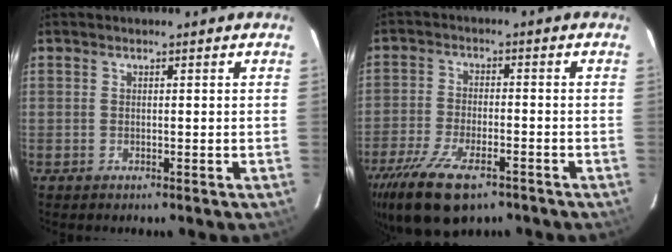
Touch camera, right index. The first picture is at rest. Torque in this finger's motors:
{"motor_torque": [1.73, -0.40, 0.49, 0.12]}